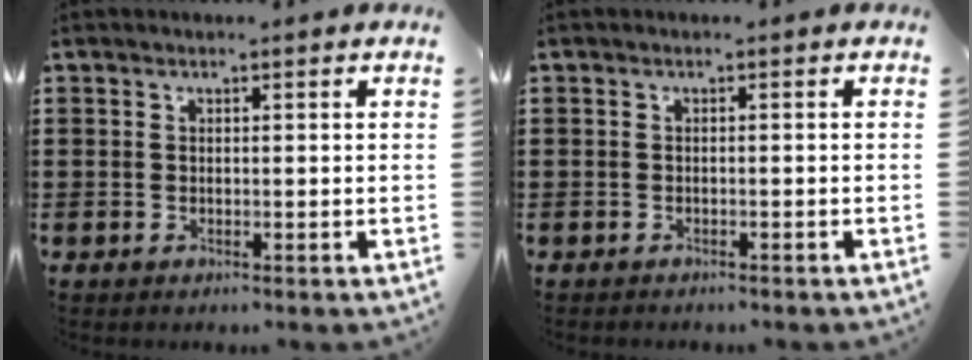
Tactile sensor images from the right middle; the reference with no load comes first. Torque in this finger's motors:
{"motor_torque": [0.07, 0.14, -0.03, -0.01]}